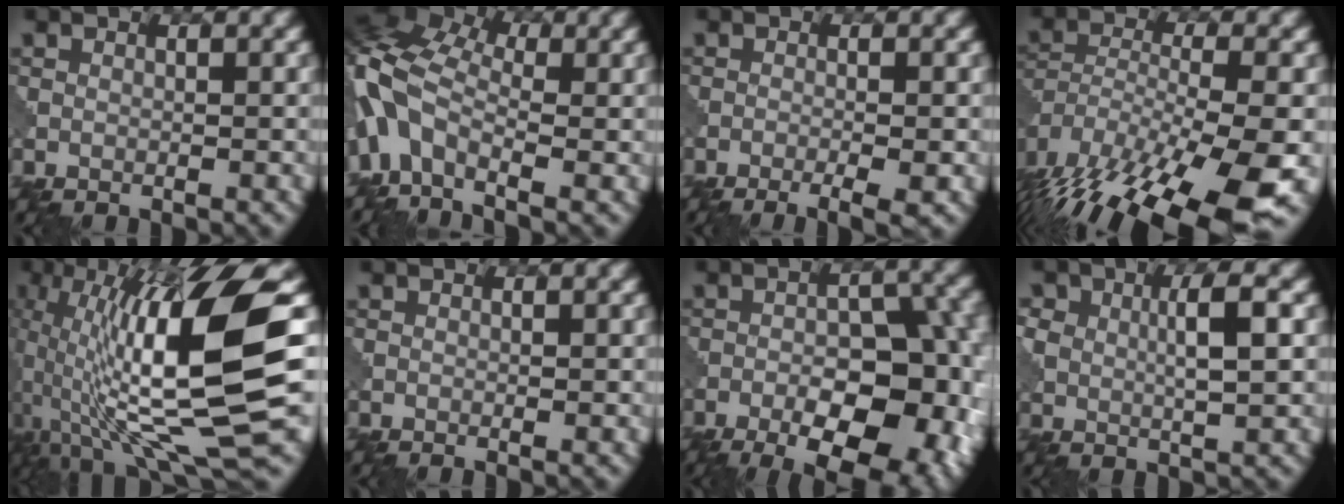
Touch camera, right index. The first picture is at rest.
{"total": 9.5, "force": [-1.7, 5.7, 7.4], "torque": [-0.200, 0.012, -0.049]}
{"total": 3.1, "force": [-1.9, 0.7, 2.4], "torque": [-0.022, 0.004, -0.028]}
{"total": 17.3, "force": [-12.1, 6.3, 10.7], "torque": [-0.232, -0.041, -0.169]}
{"total": 15.1, "force": [0.6, 3.9, 14.6], "torque": [-0.272, 0.013, 0.023]}
{"total": 0.5, "force": [-0.1, 0.1, 0.5], "torque": [-0.003, 0.000, -0.004]}
{"total": 13.4, "force": [-5.7, 6.2, 10.3], "torque": [-0.121, -0.008, -0.074]}
{"total": 3.6, "force": [1.0, 1.6, 3.1], "torque": [-0.068, 0.007, 0.021]}